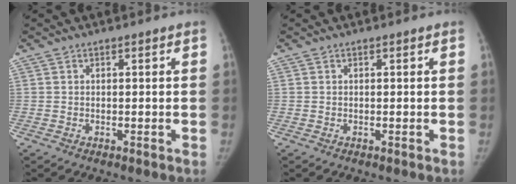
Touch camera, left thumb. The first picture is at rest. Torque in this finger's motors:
{"motor_torque": [0.06, -0.03, 0.13, 0.05, 0.02]}